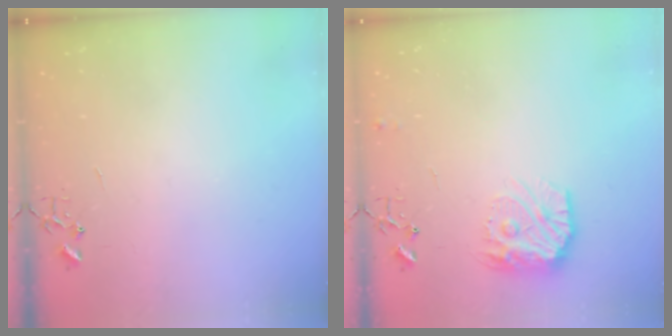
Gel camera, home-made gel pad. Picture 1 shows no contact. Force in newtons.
{"total": 13.2, "press": 13.2, "slide": 0.9}